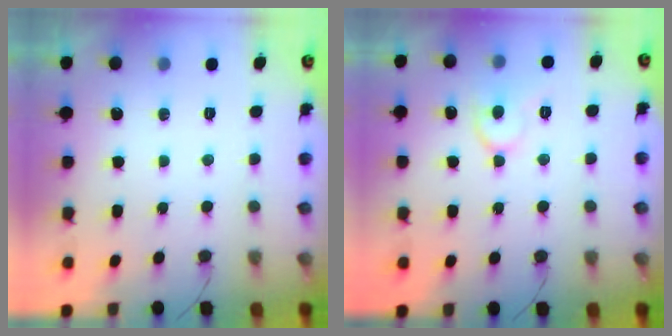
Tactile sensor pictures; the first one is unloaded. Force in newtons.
{"total": 8.0, "press": 8.0, "slide": 0.7}